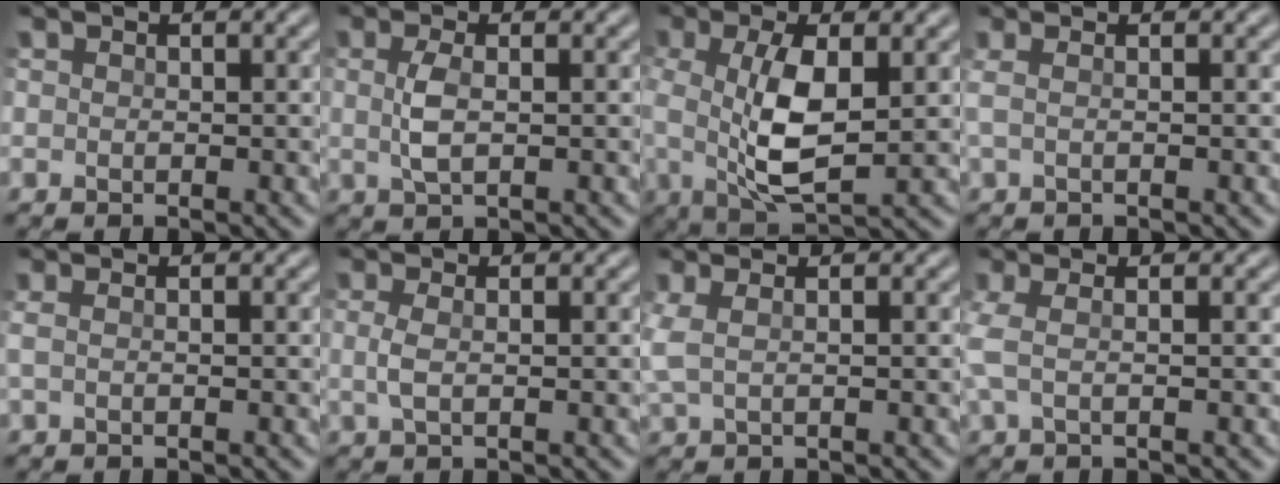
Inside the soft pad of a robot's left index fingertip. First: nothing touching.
{"total": 2.4, "force": [-0.1, 0.9, 2.2], "torque": [-0.050, 0.000, -0.002]}
{"total": 6.5, "force": [0.0, 2.6, 5.9], "torque": [-0.132, -0.003, 0.001]}
{"total": 1.1, "force": [0.0, 0.1, 1.1], "torque": [-0.026, 0.003, 0.000]}
{"total": 0.7, "force": [0.0, 0.0, 0.7], "torque": [-0.017, 0.003, 0.002]}
{"total": 1.6, "force": [-0.2, 0.5, 1.5], "torque": [-0.038, -0.001, -0.004]}
{"total": 2.2, "force": [-0.2, 1.0, 1.9], "torque": [-0.056, 0.001, -0.002]}
{"total": 2.6, "force": [-0.6, 1.0, 2.3], "torque": [-0.067, 0.002, -0.013]}